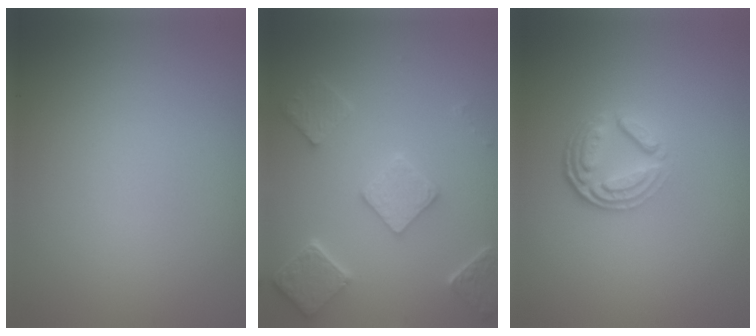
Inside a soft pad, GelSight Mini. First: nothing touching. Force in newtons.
{"total": 5.4, "press": 4.2, "slide": 3.4}
{"total": 3.8, "press": 2.8, "slide": 2.6}